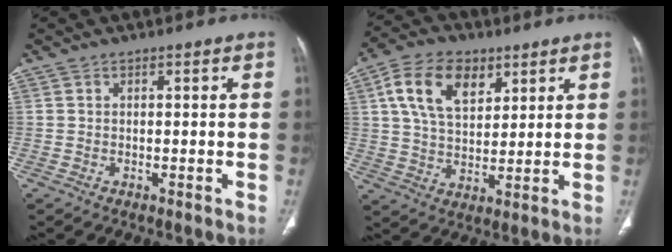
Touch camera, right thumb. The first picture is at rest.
{"total": 12.8, "force": [5.5, 7.9, 8.5], "torque": [-0.136, -0.011, 0.102]}